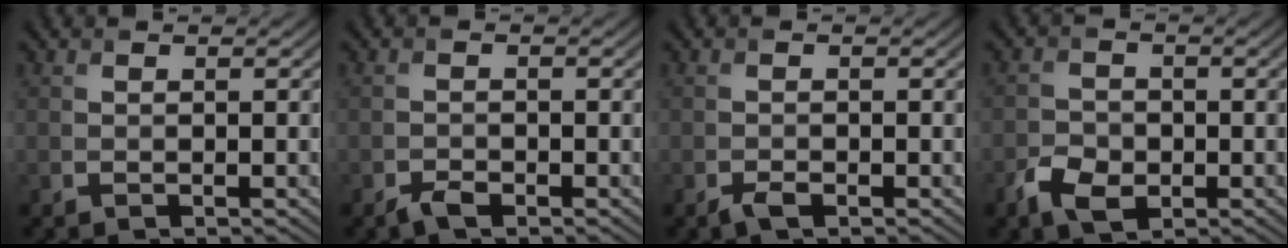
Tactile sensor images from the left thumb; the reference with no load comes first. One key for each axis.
{"total": 1.6, "fx": -1.2, "fy": 0.7, "fz": 0.8, "tx": -0.015, "ty": -0.001, "tz": -0.026}
{"total": 1.3, "fx": -0.9, "fy": 0.5, "fz": 0.8, "tx": -0.016, "ty": -0.002, "tz": -0.018}
{"total": 3.9, "fx": -1.8, "fy": 2.7, "fz": 2.2, "tx": -0.049, "ty": -0.006, "tz": -0.039}